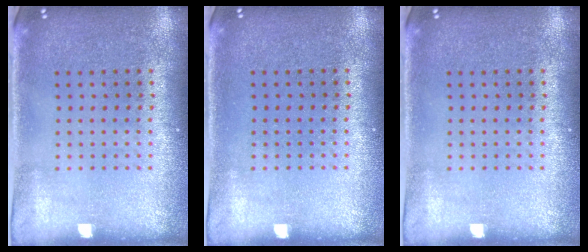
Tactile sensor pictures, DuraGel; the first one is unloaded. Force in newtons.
{"total": 0.0}
{"total": 0.0}